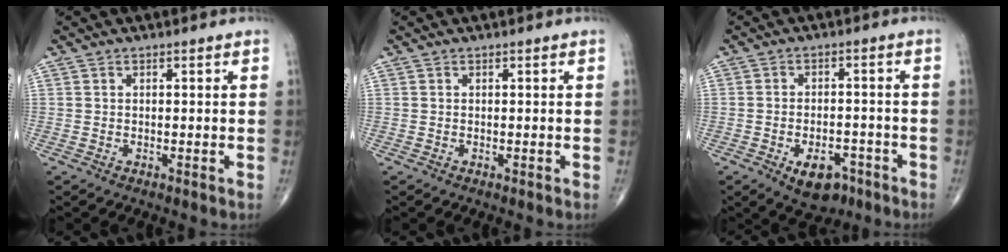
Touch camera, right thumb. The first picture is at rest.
{"total": 0.0}
{"total": 7.8, "force": [-4.2, 4.5, 4.8], "torque": [-0.057, 0.021, -0.057]}